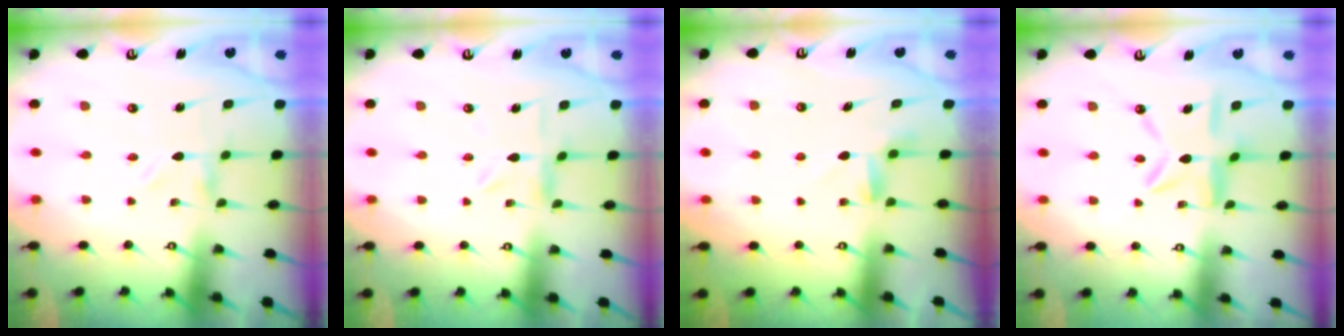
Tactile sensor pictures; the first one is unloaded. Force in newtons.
{"total": 2.4, "press": 2.4, "slide": 0.3}
{"total": 2.6, "press": 2.6, "slide": 0.4}
{"total": 12.0, "press": 11.9, "slide": 1.0}